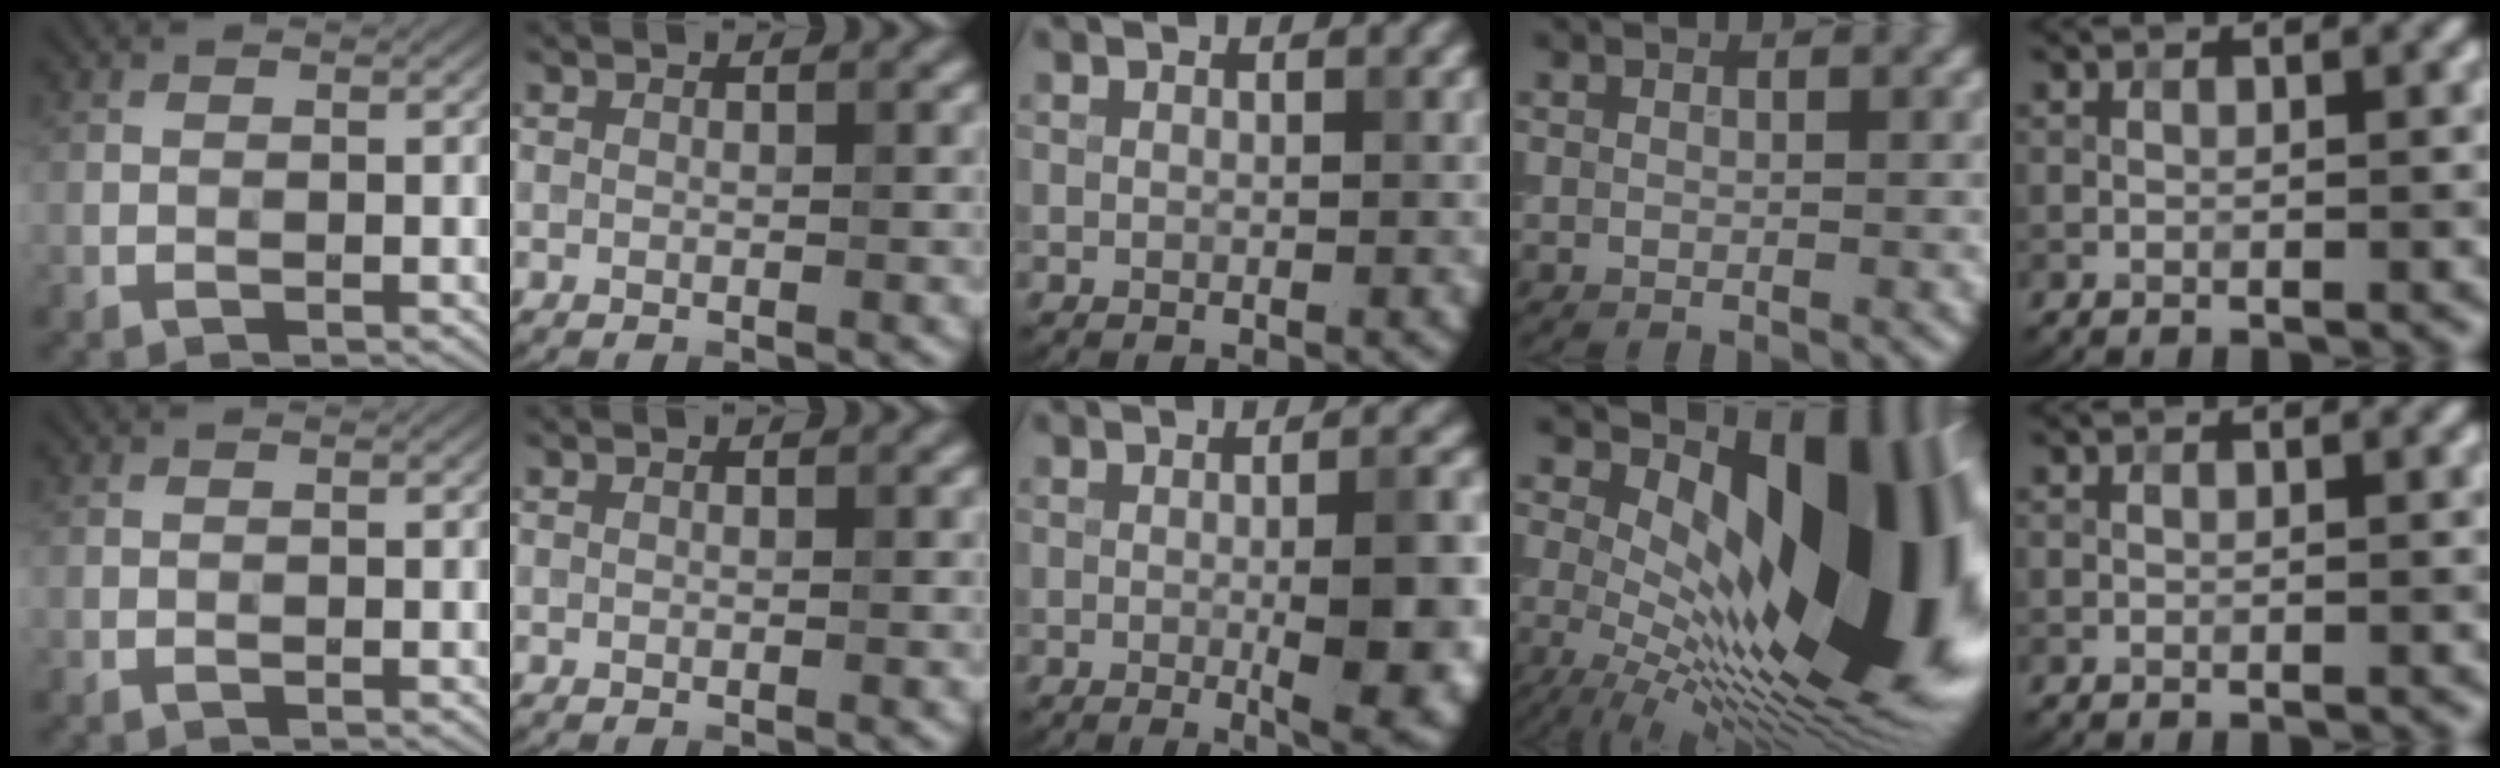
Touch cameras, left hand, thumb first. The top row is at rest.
{"middle": {"total": 8.1, "force": [-0.6, 2.0, 7.8], "torque": [-0.101, -0.008, -0.001]}, "ring": {"total": 17.3, "force": [1.9, 8.1, 15.2], "torque": [-0.204, 0.020, 0.023]}}